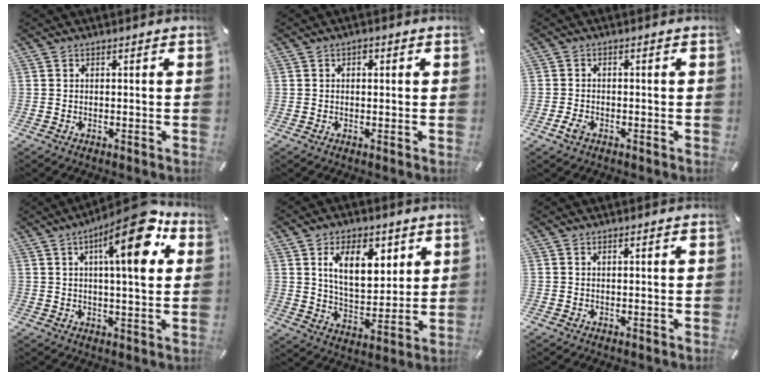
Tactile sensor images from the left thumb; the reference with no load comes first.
{"total": 1.3, "force": [0.3, 0.9, 0.8], "torque": [-0.017, 0.008, 0.003]}
{"total": 2.3, "force": [-1.2, 1.2, 1.6], "torque": [-0.035, 0.001, -0.023]}
{"total": 17.0, "force": [6.9, 4.9, 14.8], "torque": [-0.210, -0.029, 0.098]}
{"total": 12.9, "force": [6.0, 7.5, 8.7], "torque": [-0.143, -0.008, 0.105]}
{"total": 0.8, "force": [0.3, 0.2, 0.7], "torque": [-0.013, 0.001, 0.005]}